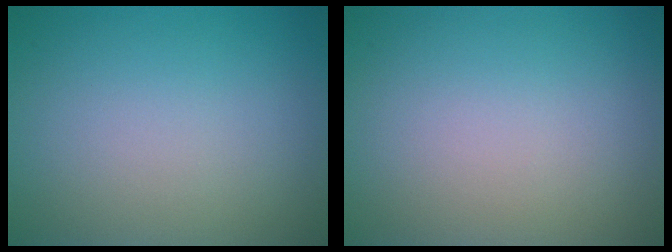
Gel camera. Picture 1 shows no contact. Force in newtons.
{"total": 0.0}